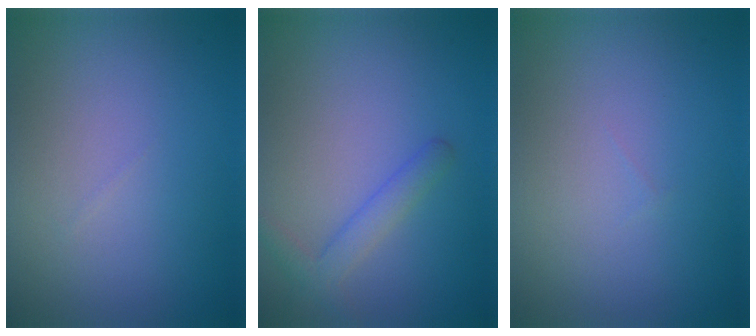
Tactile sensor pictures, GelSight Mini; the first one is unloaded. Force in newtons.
{"total": 2.3, "press": 2.3, "slide": 0.1}
{"total": 0.0}